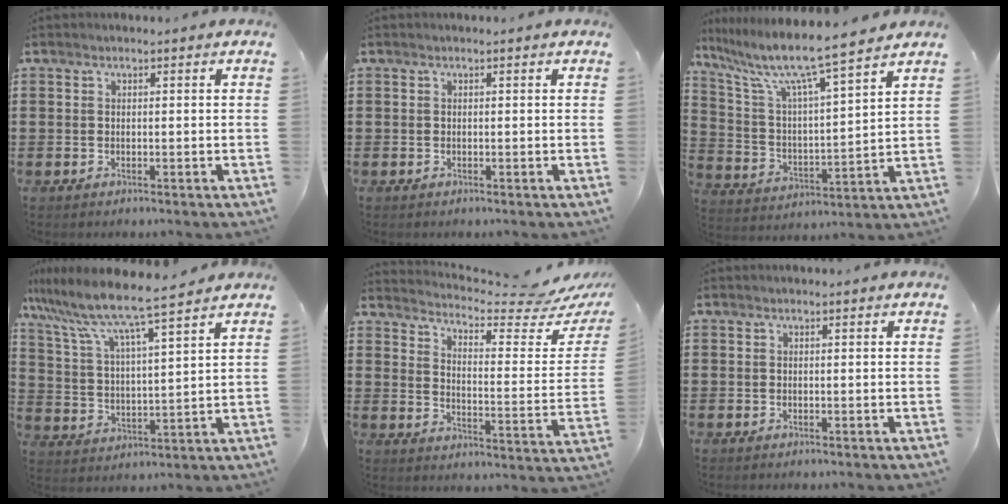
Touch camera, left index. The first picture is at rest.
{"total": 0.0}
{"total": 9.1, "force": [7.6, -0.1, 5.1], "torque": [-0.130, -0.052, 0.120]}
{"total": 8.0, "force": [7.2, -0.5, 3.6], "torque": [-0.098, -0.046, 0.119]}
{"total": 4.9, "force": [4.5, 0.1, 1.8], "torque": [-0.047, -0.049, 0.070]}
{"total": 0.0}